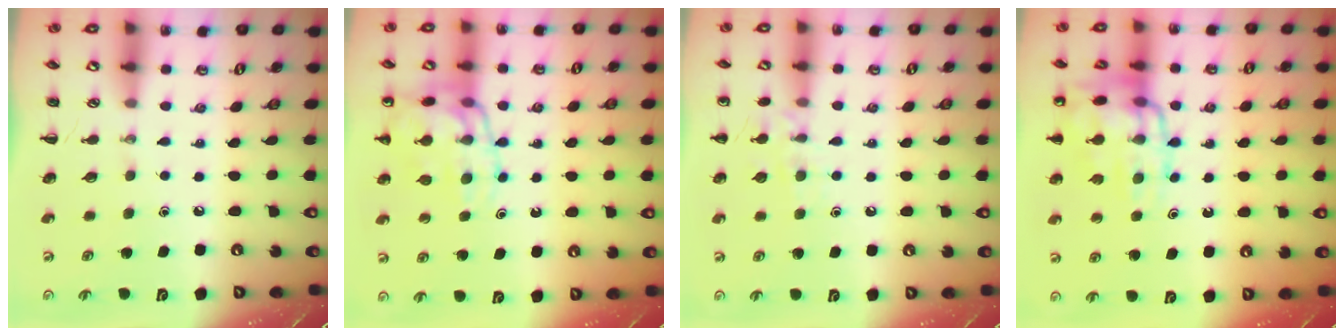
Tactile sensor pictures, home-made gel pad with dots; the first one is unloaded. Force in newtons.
{"total": 14.7, "press": 14.5, "slide": 2.1}
{"total": 8.5, "press": 8.4, "slide": 1.4}
{"total": 15.6, "press": 15.5, "slide": 1.5}